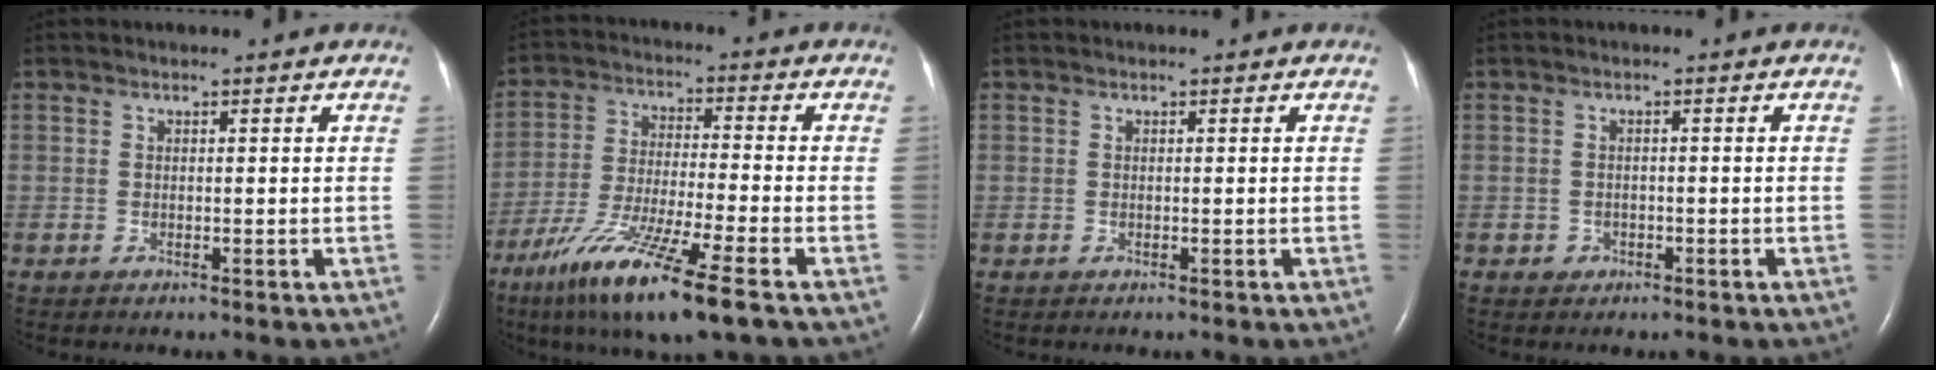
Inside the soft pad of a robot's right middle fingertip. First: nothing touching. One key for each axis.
{"total": 14.0, "fx": -8.5, "fy": 0.3, "fz": 11.1, "tx": -0.227, "ty": -0.043, "tz": -0.155}
{"total": 0.0}
{"total": 1.2, "fx": -0.6, "fy": 1.1, "fz": 0.1, "tx": -0.001, "ty": 0.005, "tz": -0.010}